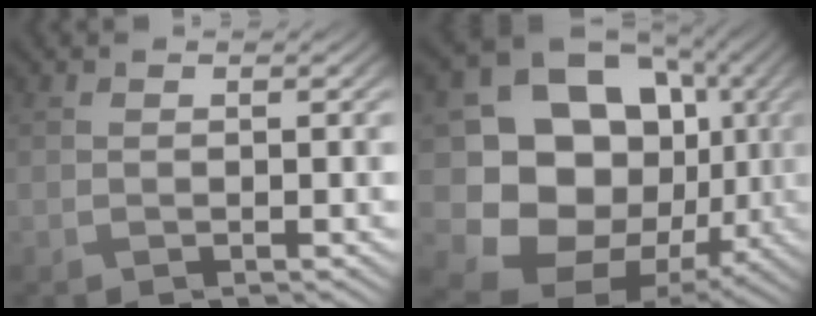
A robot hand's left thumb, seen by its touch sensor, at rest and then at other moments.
{"total": 17.6, "force": [-0.7, 14.5, 9.9], "torque": [-0.207, -0.047, 0.006]}